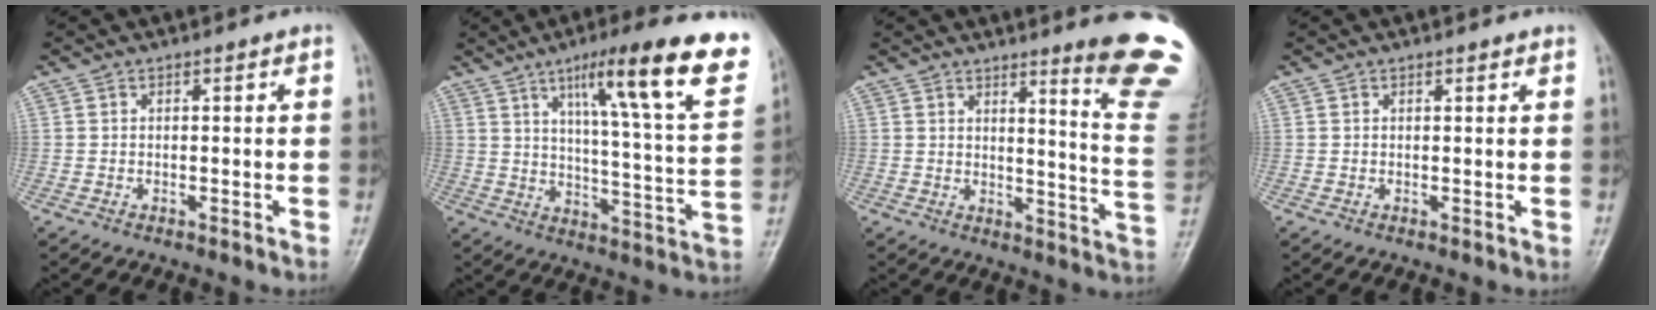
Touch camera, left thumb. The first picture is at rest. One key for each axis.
{"total": 23.0, "fx": 12.3, "fy": 3.2, "fz": 19.2, "tx": -0.250, "ty": -0.035, "tz": 0.180}
{"total": 15.0, "fx": 10.7, "fy": 0.7, "fz": 10.5, "tx": -0.106, "ty": -0.097, "tz": 0.126}
{"total": 0.8, "fx": 0.7, "fy": 0.1, "fz": 0.4, "tx": -0.006, "ty": 0.000, "tz": 0.009}